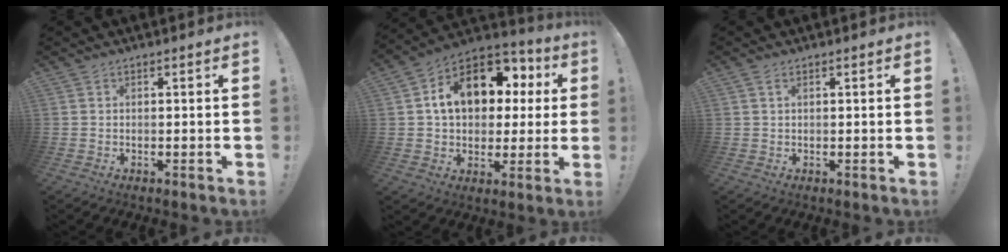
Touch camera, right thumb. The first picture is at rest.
{"total": 16.7, "force": [5.3, 11.5, 10.9], "torque": [-0.161, -0.016, 0.099]}
{"total": 1.1, "force": [0.5, 0.5, 0.9], "torque": [-0.019, 0.002, 0.008]}